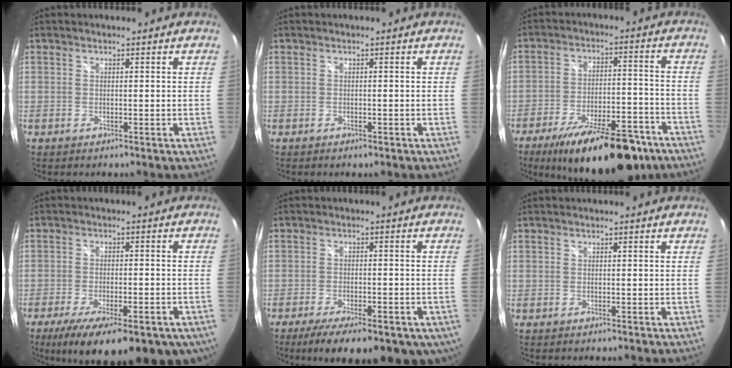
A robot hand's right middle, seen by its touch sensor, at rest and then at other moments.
{"total": 0.9, "force": [-0.7, 0.5, 0.4], "torque": [-0.008, -0.004, -0.012]}
{"total": 22.2, "force": [-16.1, 7.5, 13.3], "torque": [-0.215, -0.020, -0.225]}
{"total": 18.7, "force": [-11.5, 6.9, 13.1], "torque": [-0.230, -0.053, -0.156]}
{"total": 15.4, "force": [-9.7, 6.0, 10.4], "torque": [-0.181, -0.042, -0.128]}
{"total": 0.0}